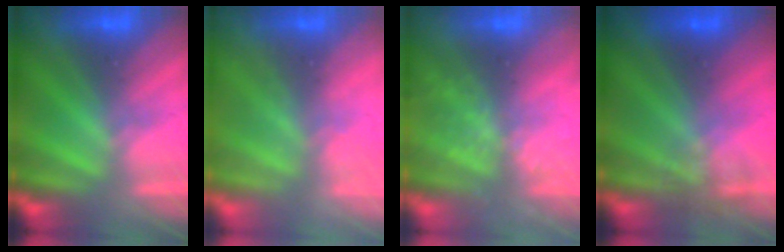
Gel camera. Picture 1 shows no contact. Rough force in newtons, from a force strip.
{"total": 2.0}
{"total": 8.0}
{"total": 1.8}